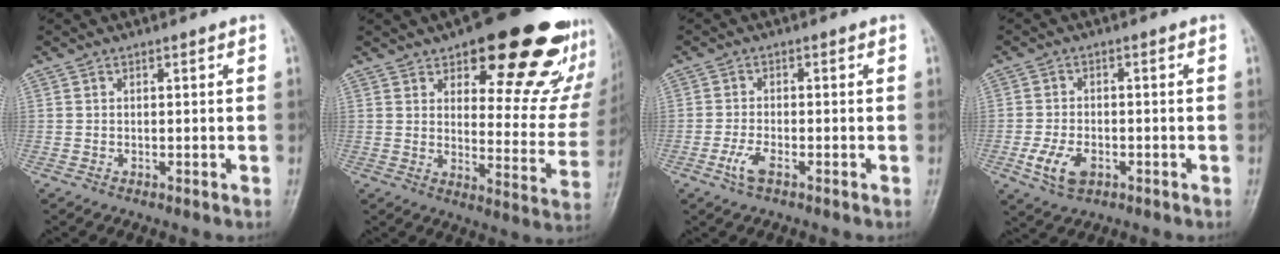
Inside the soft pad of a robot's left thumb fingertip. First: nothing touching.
{"total": 24.6, "force": [15.7, 9.6, 16.3], "torque": [-0.159, -0.074, 0.202]}
{"total": 3.4, "force": [-1.8, 1.3, 2.6], "torque": [-0.062, 0.007, -0.036]}
{"total": 6.2, "force": [-2.4, 3.8, 4.3], "torque": [-0.083, 0.002, -0.041]}